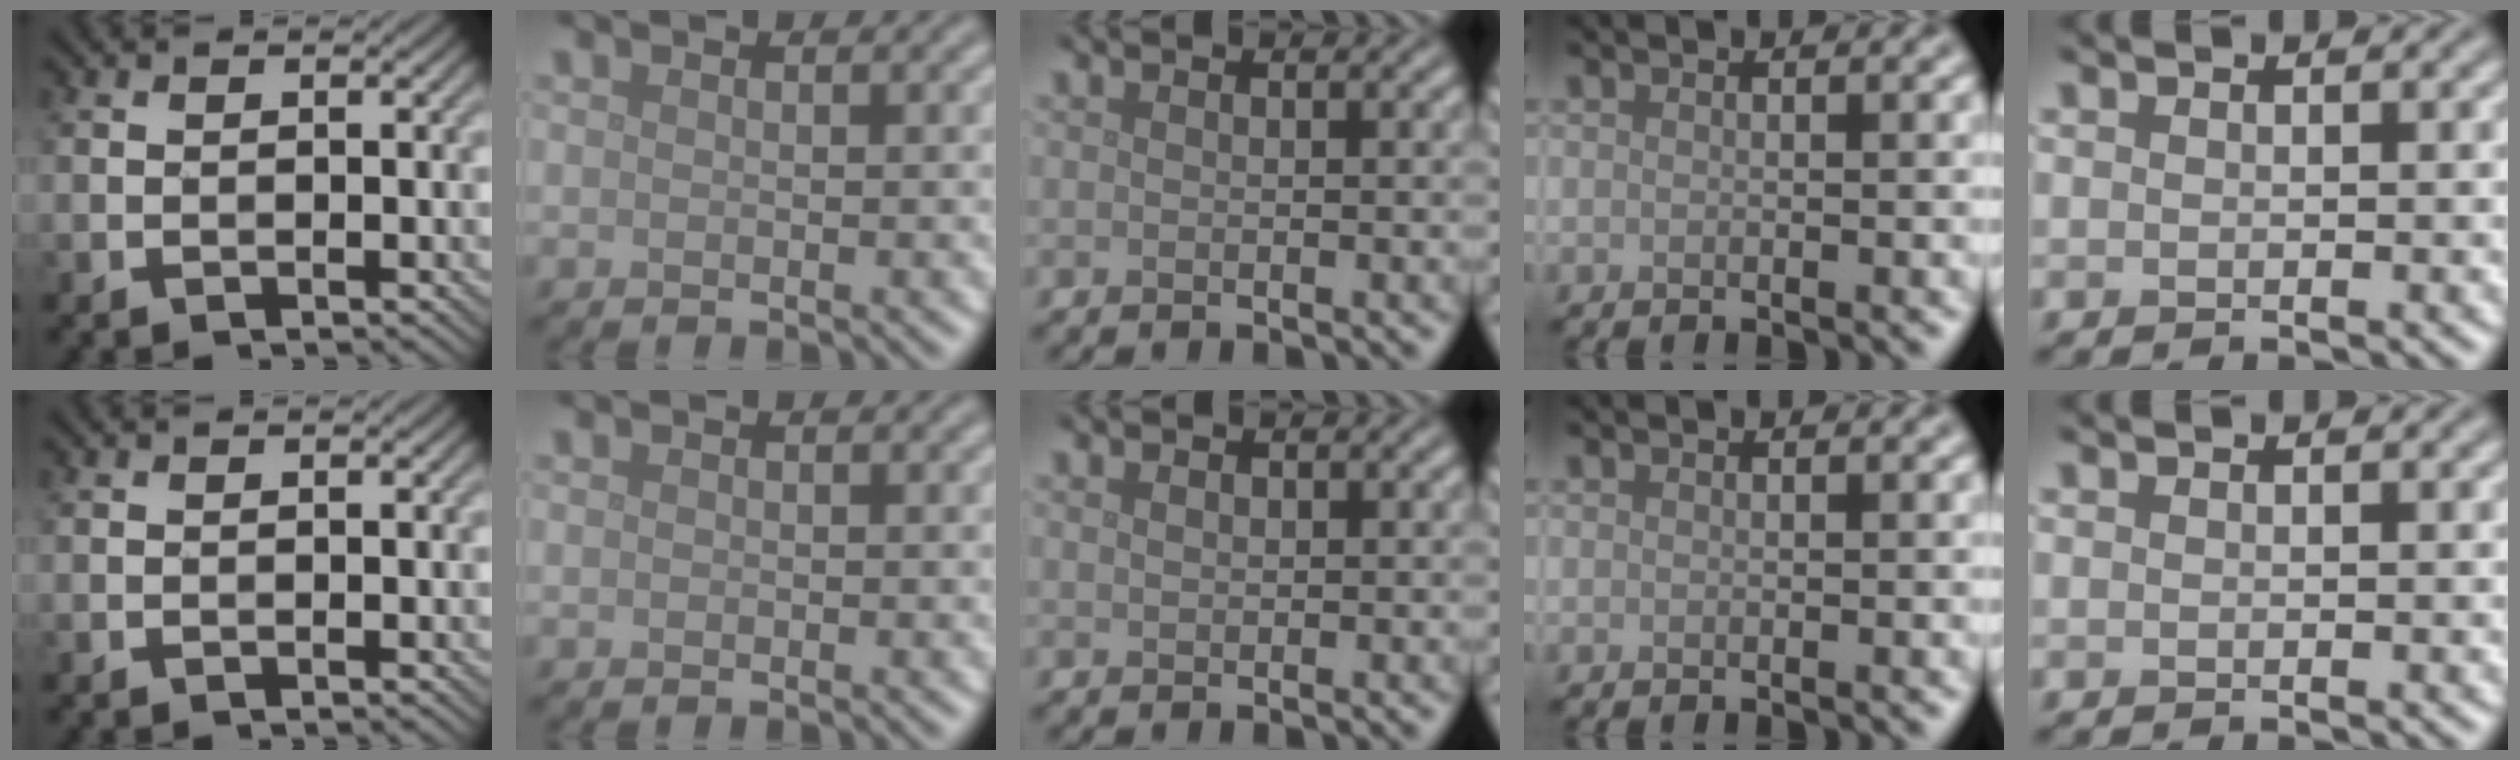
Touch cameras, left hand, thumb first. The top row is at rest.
{"middle": {"total": 0.5, "force": [0.3, 0.4, 0.2], "torque": [-0.006, 0.000, 0.005]}}